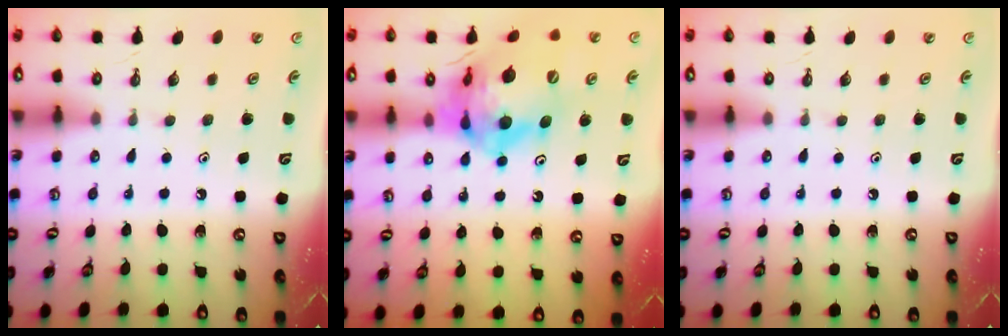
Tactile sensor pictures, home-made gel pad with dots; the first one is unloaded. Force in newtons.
{"total": 20.7, "press": 20.5, "slide": 2.6}
{"total": 0.0}